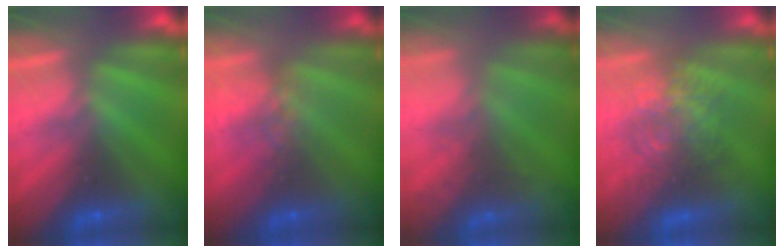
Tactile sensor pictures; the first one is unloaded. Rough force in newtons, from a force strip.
{"total": 4.2}
{"total": 7.6}
{"total": 3.6}